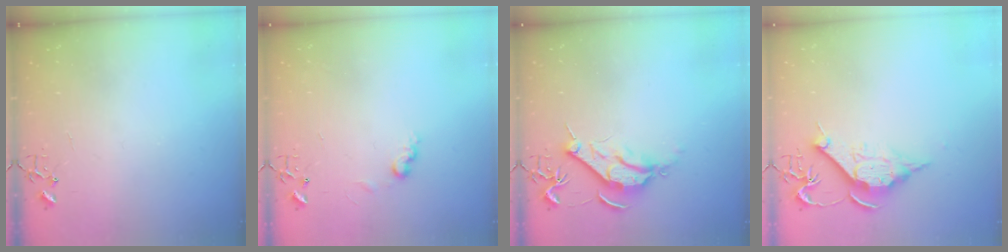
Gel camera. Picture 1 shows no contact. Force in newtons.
{"total": 6.6, "press": 6.5, "slide": 0.9}
{"total": 9.1, "press": 9.0, "slide": 0.8}
{"total": 11.7, "press": 11.7, "slide": 0.9}